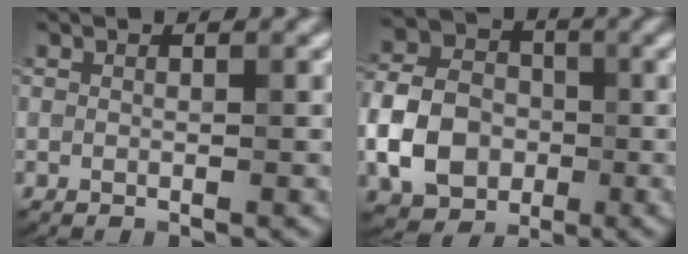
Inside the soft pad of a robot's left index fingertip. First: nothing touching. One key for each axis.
{"total": 6.9, "fx": -1.8, "fy": 5.4, "fz": 3.9, "tx": -0.085, "ty": 0.009, "tz": -0.042}